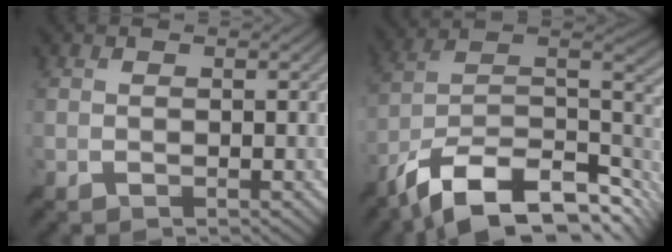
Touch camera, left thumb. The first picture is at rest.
{"total": 15.6, "force": [-9.5, 7.1, 10.1], "torque": [-0.228, -0.023, -0.158]}